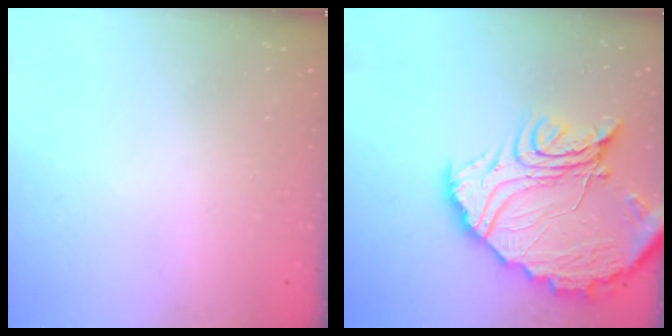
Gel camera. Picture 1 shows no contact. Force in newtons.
{"total": 22.2, "press": 22.0, "slide": 2.2}